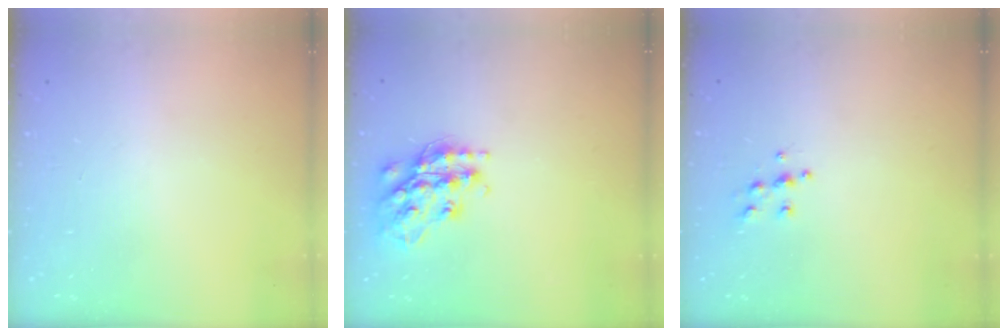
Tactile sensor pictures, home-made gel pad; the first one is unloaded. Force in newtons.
{"total": 16.9, "press": 16.9, "slide": 1.2}
{"total": 5.7, "press": 5.7, "slide": 0.6}